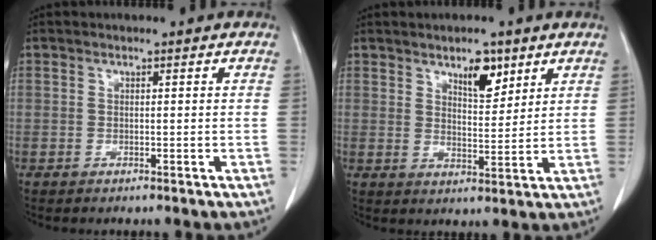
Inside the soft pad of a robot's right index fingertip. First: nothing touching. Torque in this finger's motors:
{"motor_torque": [0.14, 0.06, 0.08, 0.01]}